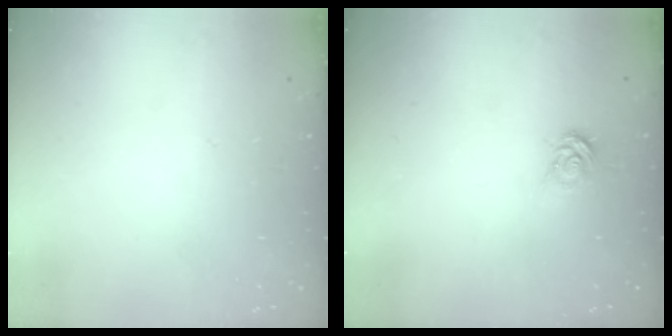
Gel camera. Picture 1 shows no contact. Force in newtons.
{"total": 3.3, "press": 3.3, "slide": 0.1}